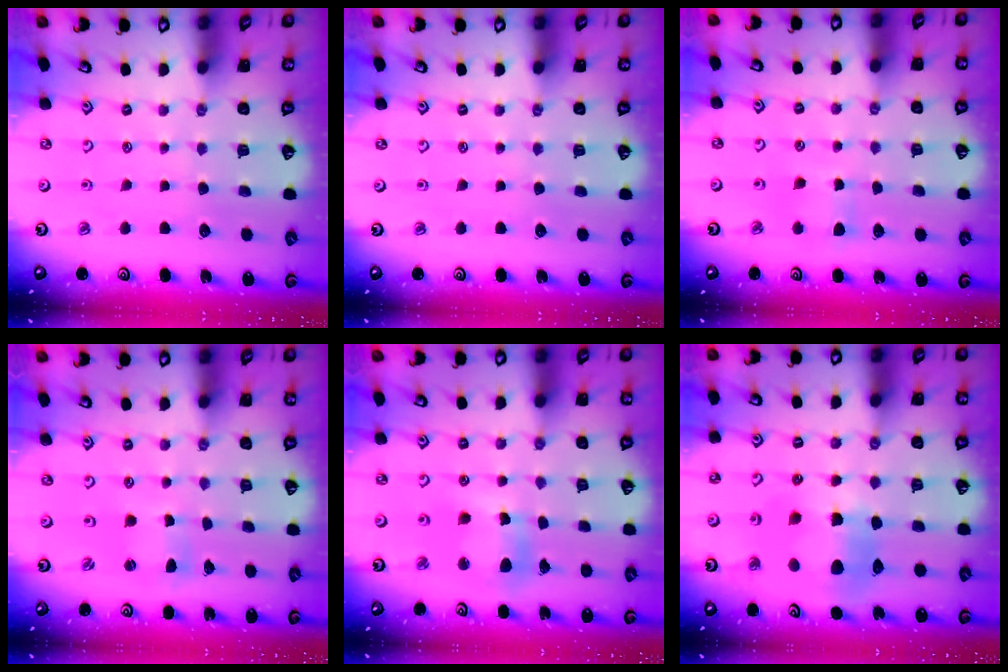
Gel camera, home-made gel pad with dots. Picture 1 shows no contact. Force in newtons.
{"total": 0.0}
{"total": 4.9, "press": 4.8, "slide": 0.7}
{"total": 2.0, "press": 2.0, "slide": 0.4}
{"total": 11.1, "press": 11.0, "slide": 1.5}
{"total": 12.8, "press": 12.7, "slide": 2.0}